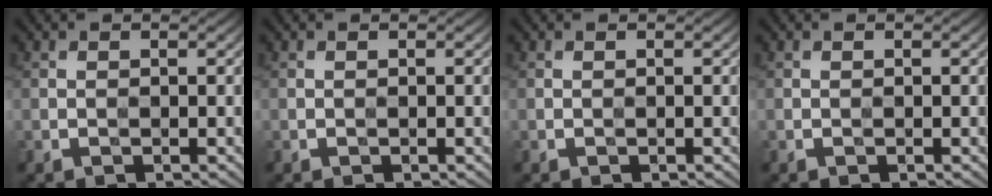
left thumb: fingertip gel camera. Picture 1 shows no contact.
{"total": 0.0}
{"total": 0.0}
{"total": 0.0}